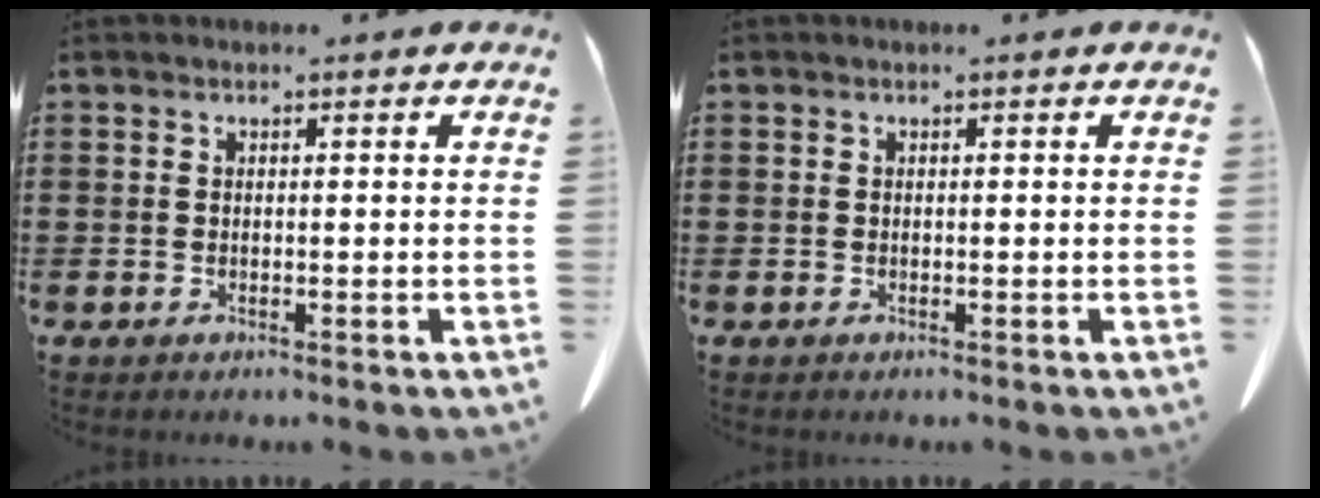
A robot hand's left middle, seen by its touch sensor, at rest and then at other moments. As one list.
[{"total": 0.0}]